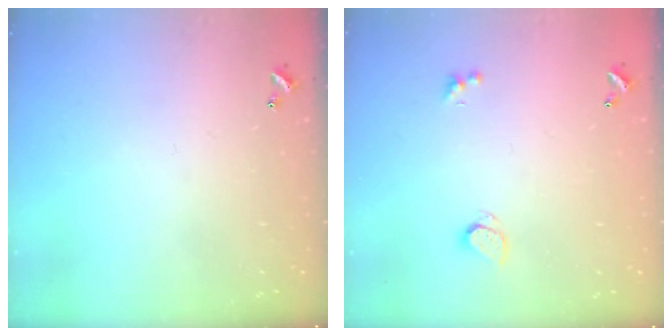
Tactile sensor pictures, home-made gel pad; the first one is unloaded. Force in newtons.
{"total": 0.6, "press": 0.5, "slide": 0.4}